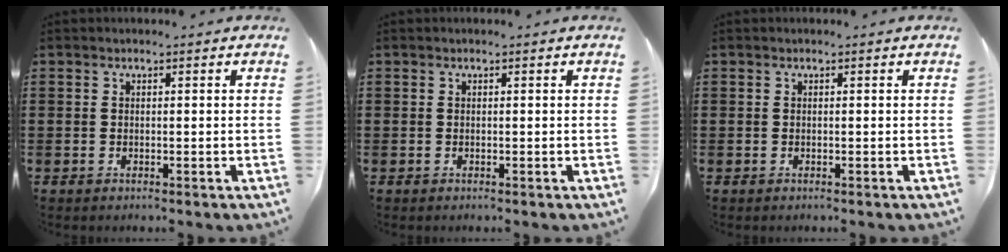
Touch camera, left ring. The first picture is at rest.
{"total": 0.0}
{"total": 0.0}